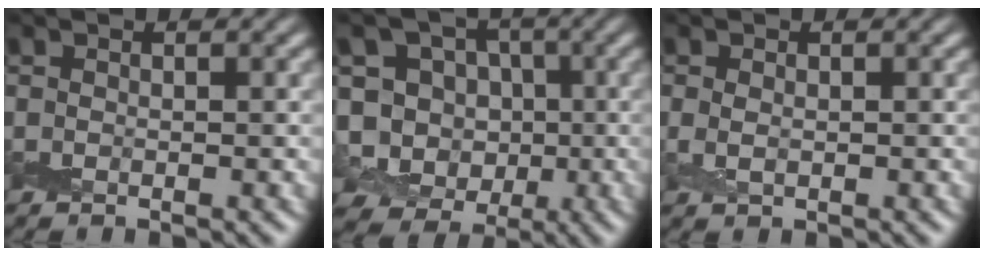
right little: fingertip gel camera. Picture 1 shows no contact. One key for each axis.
{"total": 10.4, "fx": -1.5, "fy": 9.5, "fz": 3.9, "tx": -0.081, "ty": 0.018, "tz": -0.049}
{"total": 1.3, "fx": 0.0, "fy": 0.9, "fz": 0.9, "tx": -0.024, "ty": -0.003, "tz": 0.001}